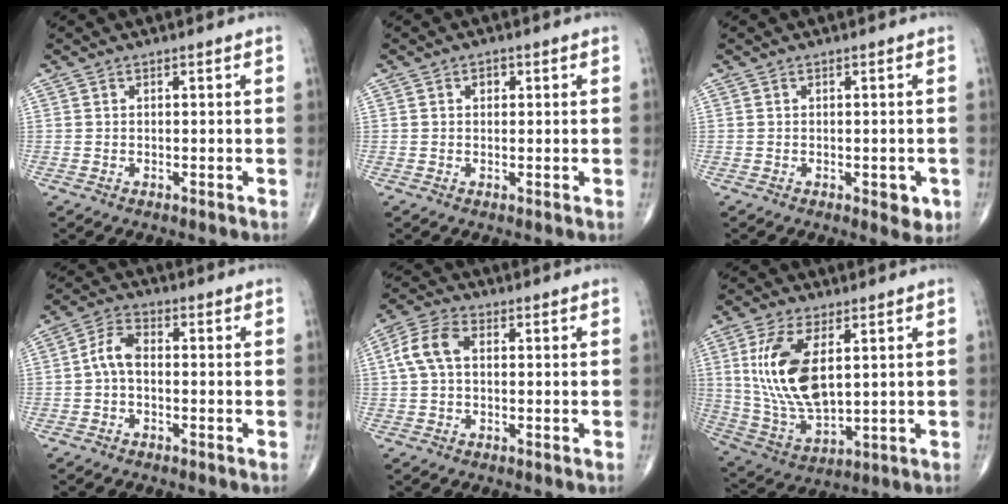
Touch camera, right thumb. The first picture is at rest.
{"total": 1.4, "force": [0.4, 1.1, 0.8], "torque": [-0.003, 0.001, 0.003]}
{"total": 3.0, "force": [-1.0, 1.5, 2.4], "torque": [-0.015, -0.002, -0.009]}
{"total": 4.9, "force": [-0.6, 2.8, 4.0], "torque": [-0.075, 0.019, -0.021]}
{"total": 6.8, "force": [0.9, 4.2, 5.2], "torque": [-0.114, 0.023, 0.014]}
{"total": 15.7, "force": [3.9, 7.7, 13.1], "torque": [-0.262, -0.019, 0.087]}